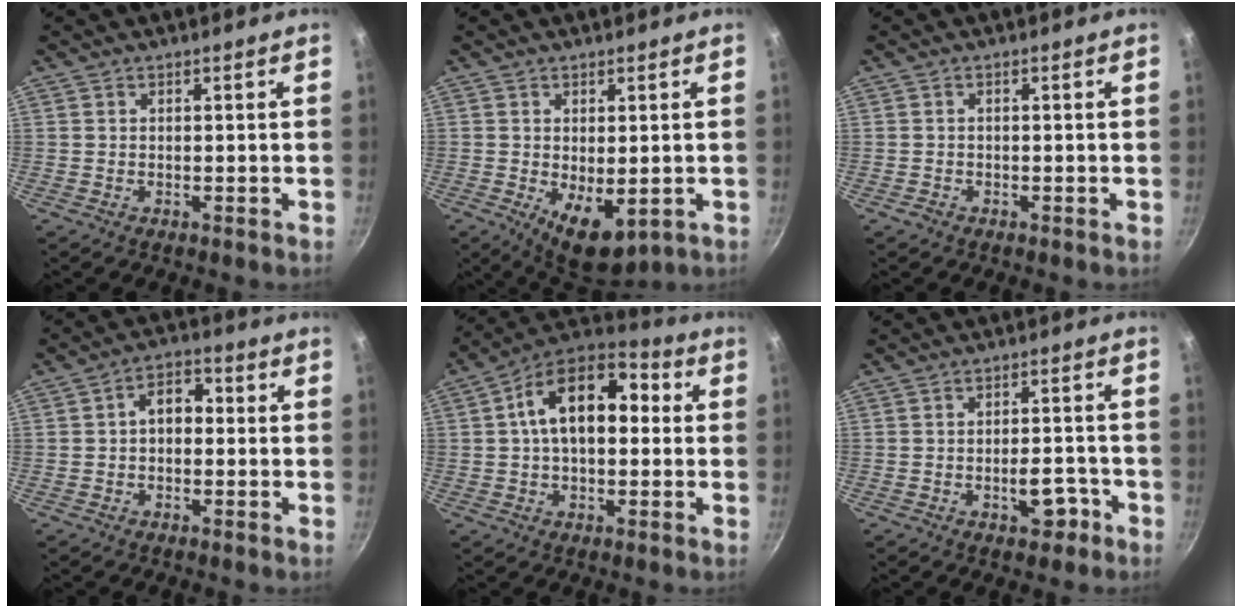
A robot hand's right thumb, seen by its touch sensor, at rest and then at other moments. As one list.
[{"total": 9.2, "force": [-2.5, 4.7, 7.5], "torque": [-0.099, -0.011, -0.020]}, {"total": 0.9, "force": [-0.6, 0.6, 0.3], "torque": [-0.006, 0.001, -0.014]}, {"total": 5.6, "force": [-0.1, 3.8, 4.1], "torque": [-0.043, 0.023, -0.015]}, {"total": 15.9, "force": [2.1, 9.4, 12.7], "torque": [-0.184, 0.041, 0.021]}, {"total": 5.2, "force": [-2.6, 2.7, 3.6], "torque": [-0.035, 0.026, -0.036]}]